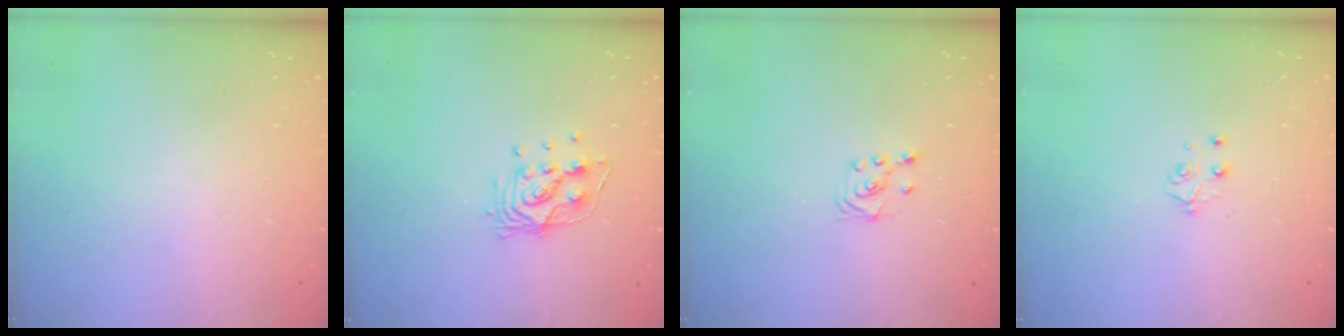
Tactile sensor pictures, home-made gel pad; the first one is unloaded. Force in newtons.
{"total": 10.3, "press": 10.3, "slide": 0.7}
{"total": 2.3, "press": 2.2, "slide": 0.6}
{"total": 3.4, "press": 3.4, "slide": 0.4}